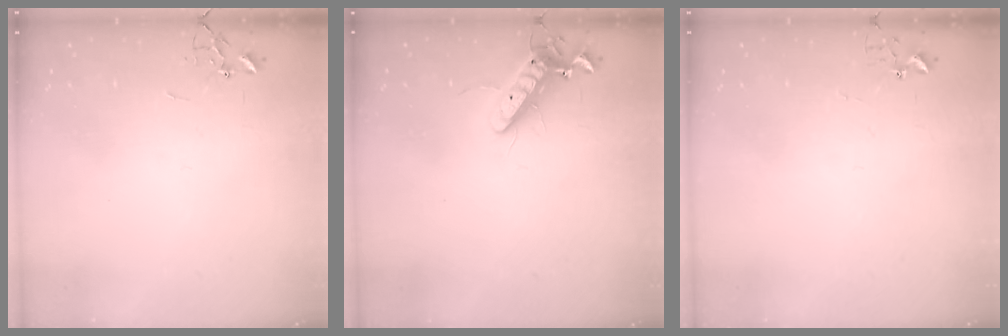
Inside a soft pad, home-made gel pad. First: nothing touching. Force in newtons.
{"total": 11.6, "press": 11.4, "slide": 2.2}
{"total": 2.7, "press": 2.7, "slide": 0.3}